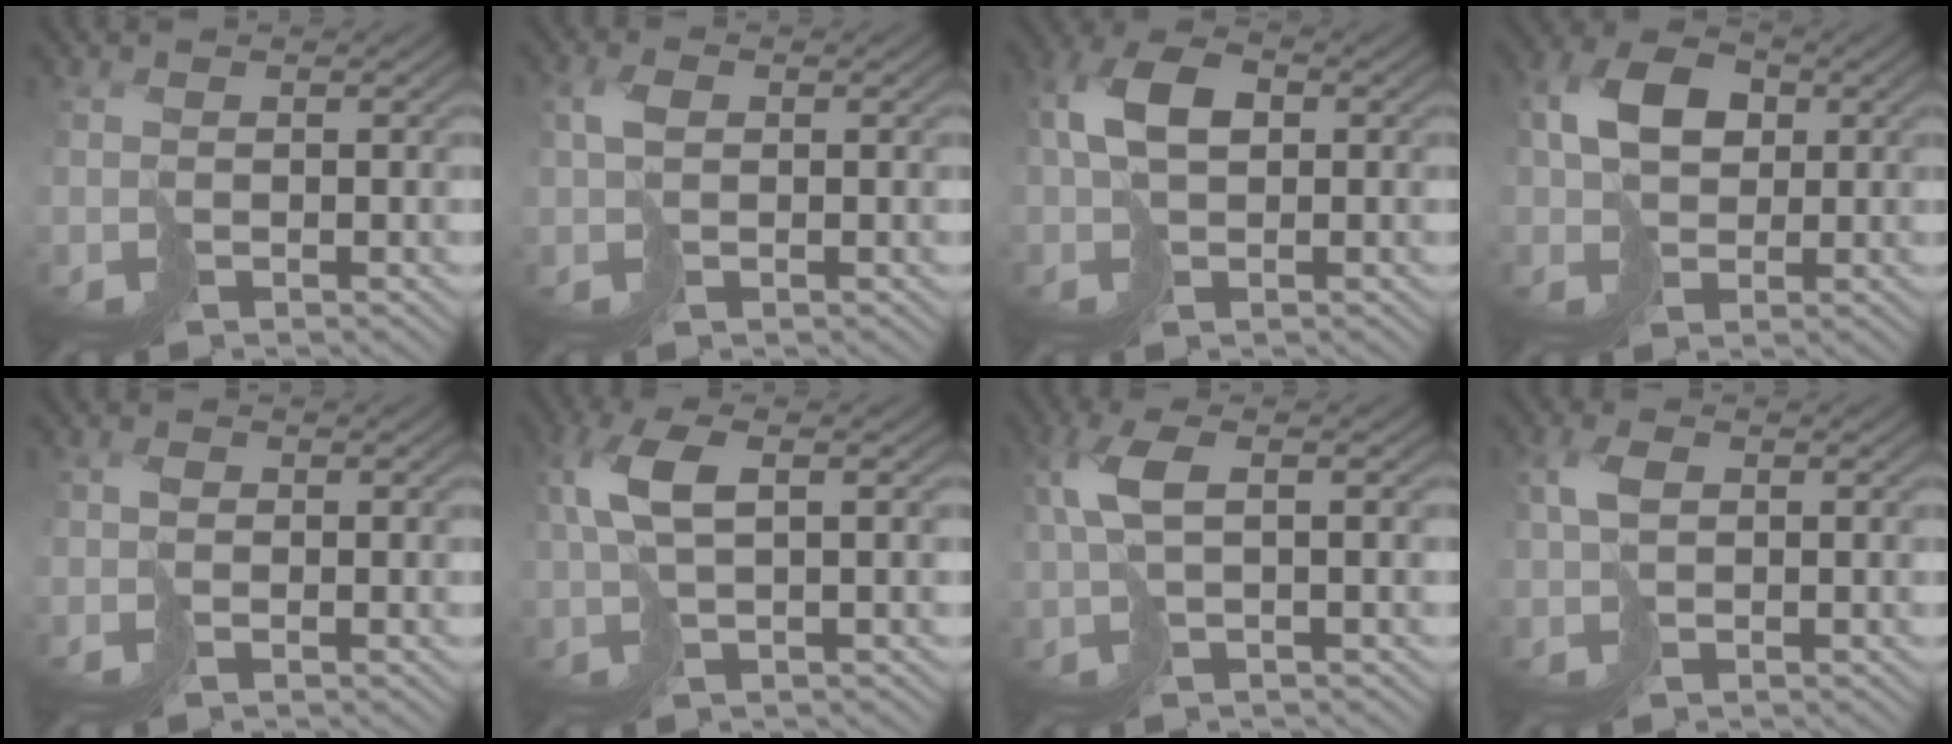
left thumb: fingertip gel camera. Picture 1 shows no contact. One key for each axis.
{"total": 2.3, "fx": 0.5, "fy": 1.3, "fz": 1.8, "tx": -0.043, "ty": 0.002, "tz": 0.009}
{"total": 6.2, "fx": 0.6, "fy": 3.5, "fz": 5.1, "tx": -0.103, "ty": 0.015, "tz": 0.006}
{"total": 6.6, "fx": 1.5, "fy": 4.7, "fz": 4.4, "tx": -0.098, "ty": 0.008, "tz": 0.022}
{"total": 1.5, "fx": -0.3, "fy": 0.8, "fz": 1.2, "tx": -0.027, "ty": 0.002, "tz": -0.008}
{"total": 6.3, "fx": 1.5, "fy": 2.2, "fz": 5.7, "tx": -0.122, "ty": 0.017, "tz": 0.026}
{"total": 5.4, "fx": 1.3, "fy": 1.8, "fz": 4.9, "tx": -0.106, "ty": 0.015, "tz": 0.023}
{"total": 2.7, "fx": 0.6, "fy": 1.5, "fz": 2.2, "tx": -0.053, "ty": 0.004, "tz": 0.010}